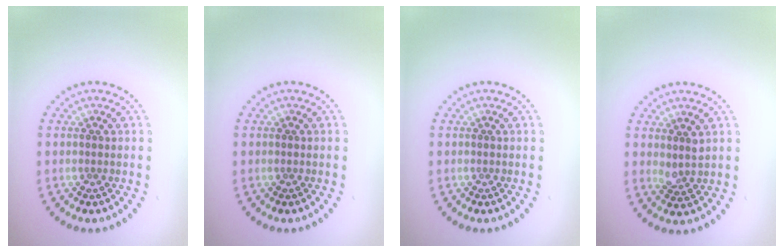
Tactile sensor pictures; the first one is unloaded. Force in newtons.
{"total": 0.0}
{"total": 0.0}
{"total": 1.7, "press": 1.5, "slide": 0.8}